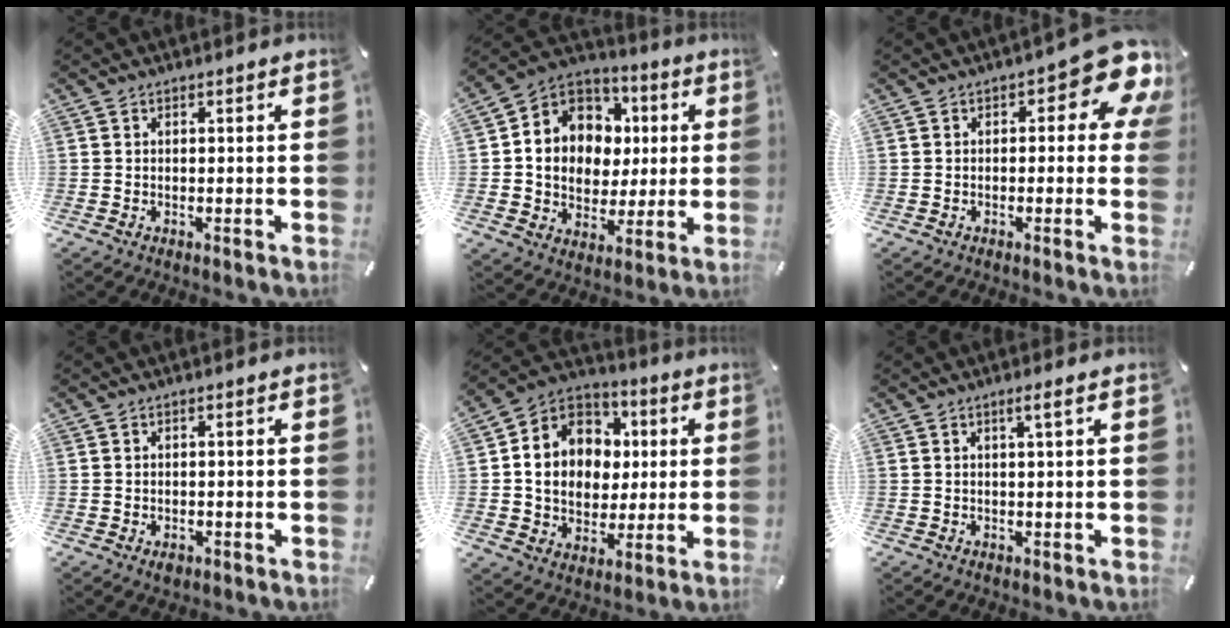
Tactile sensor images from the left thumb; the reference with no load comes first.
{"total": 11.3, "force": [1.4, 10.7, 3.3], "torque": [-0.071, -0.012, 0.034]}
{"total": 9.8, "force": [3.9, 4.1, 8.0], "torque": [-0.098, -0.028, 0.063]}
{"total": 1.8, "force": [-0.8, 1.2, 1.1], "torque": [-0.020, 0.004, -0.015]}
{"total": 13.0, "force": [1.4, 11.8, 5.2], "torque": [-0.114, -0.009, 0.030]}
{"total": 2.2, "force": [0.7, 0.0, 2.1], "torque": [-0.041, 0.000, 0.011]}